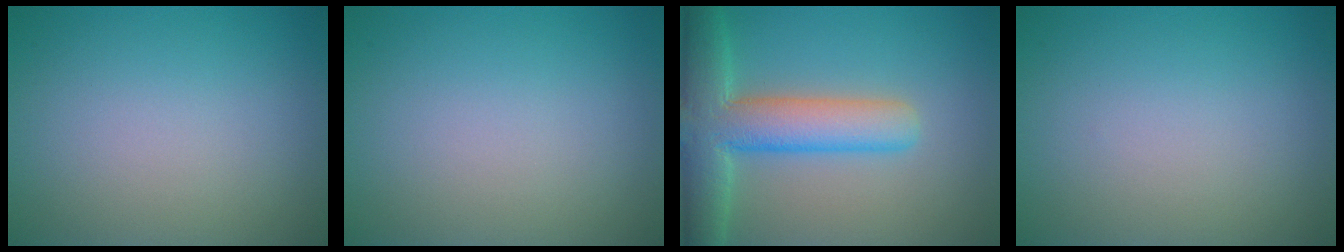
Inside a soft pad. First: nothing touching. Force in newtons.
{"total": 0.0}
{"total": 7.8, "press": 7.8, "slide": 0.6}
{"total": 0.0}